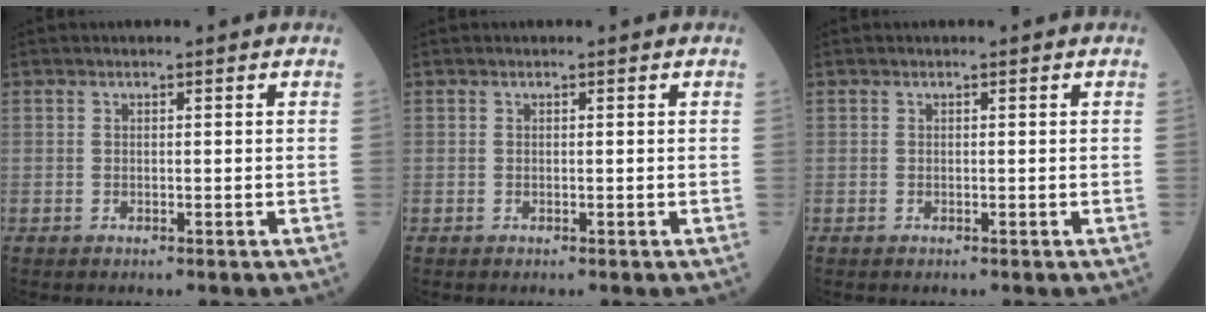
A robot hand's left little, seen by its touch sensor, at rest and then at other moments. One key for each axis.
{"total": 0.0}
{"total": 0.0}